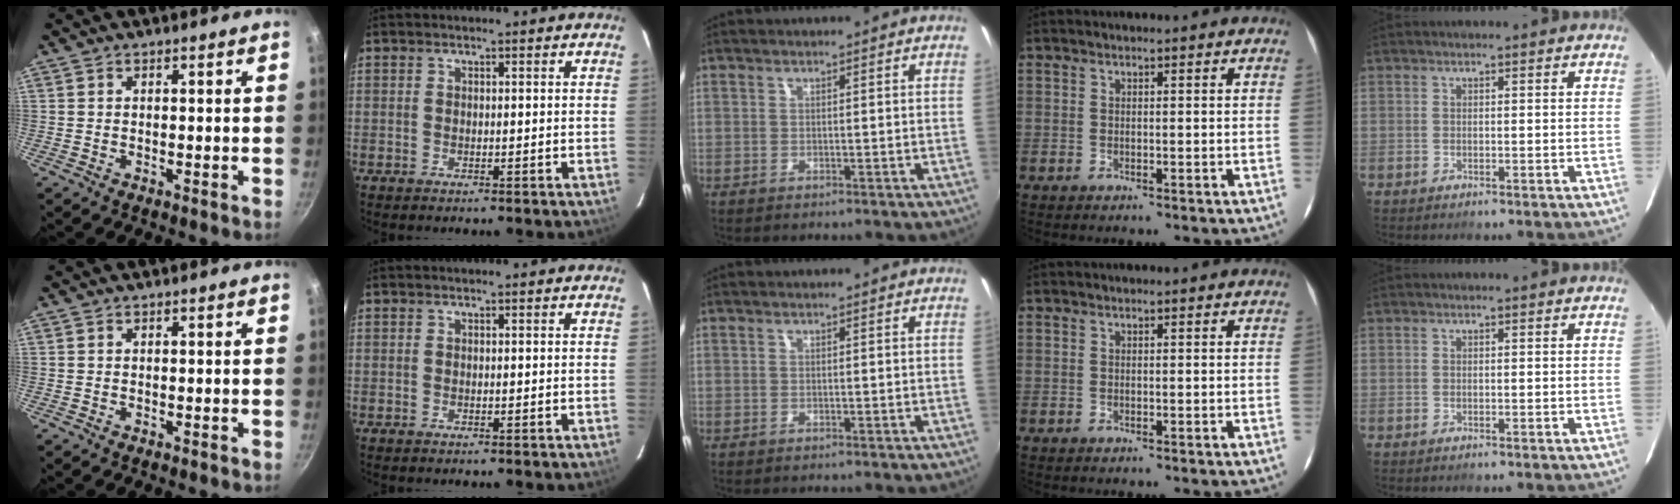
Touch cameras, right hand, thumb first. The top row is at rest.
{}